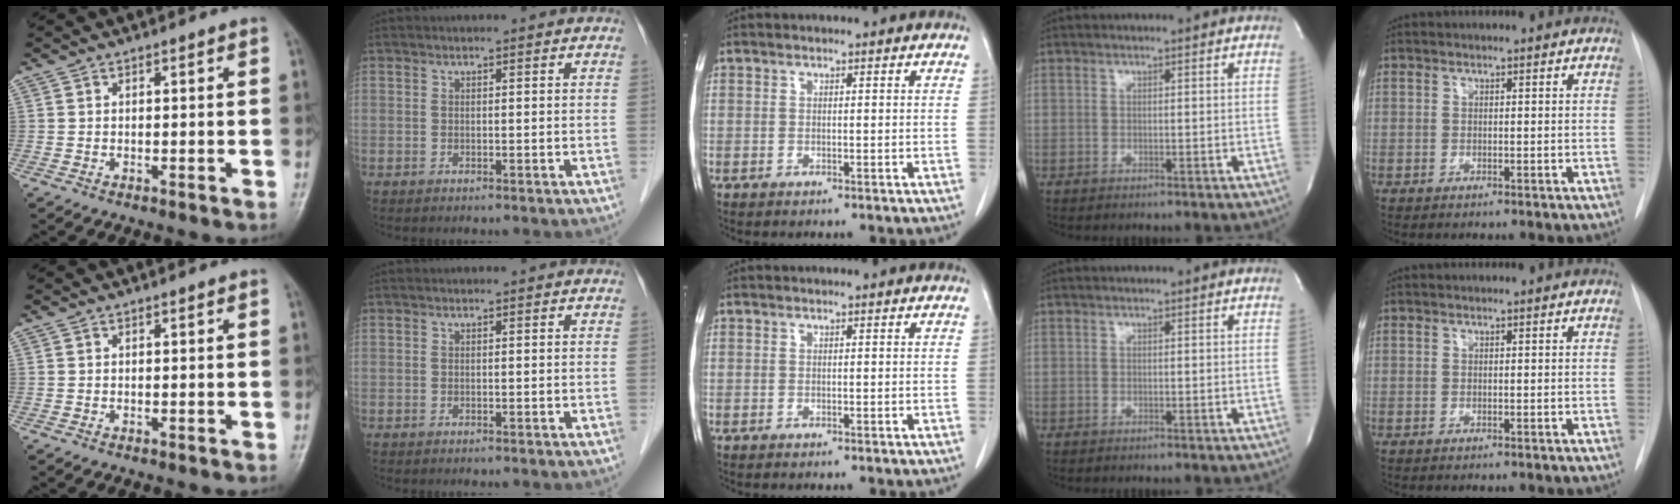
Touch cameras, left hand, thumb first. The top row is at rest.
{}